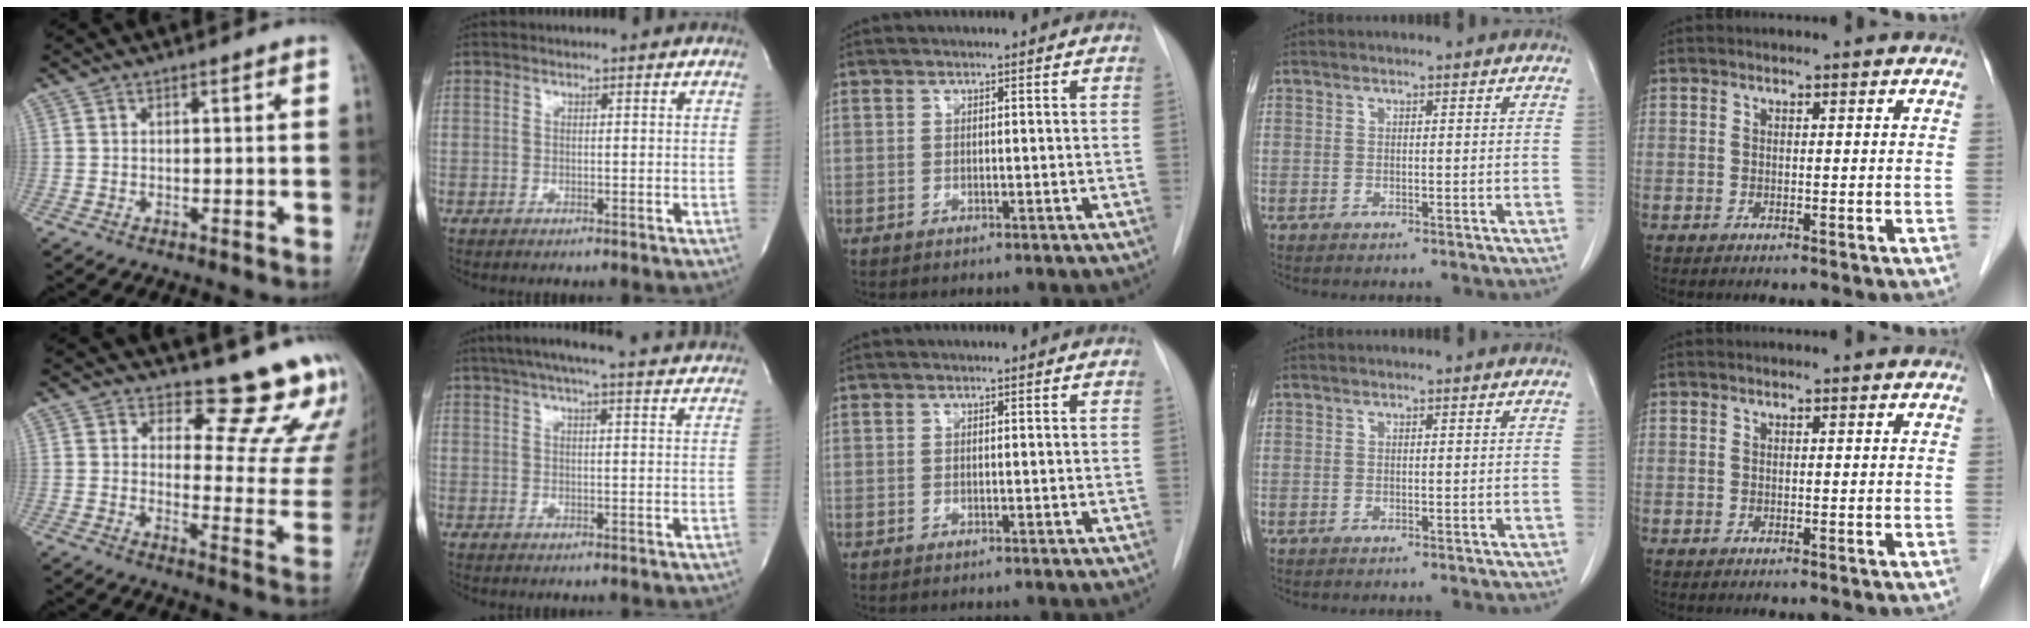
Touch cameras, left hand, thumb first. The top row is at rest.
{"thumb": {"total": 13.8, "force": [13.0, 3.5, 2.9], "torque": [0.006, -0.155, 0.138]}, "index": {"total": 20.9, "force": [18.8, 1.0, 9.0], "torque": [-0.145, 0.016, 0.237]}}